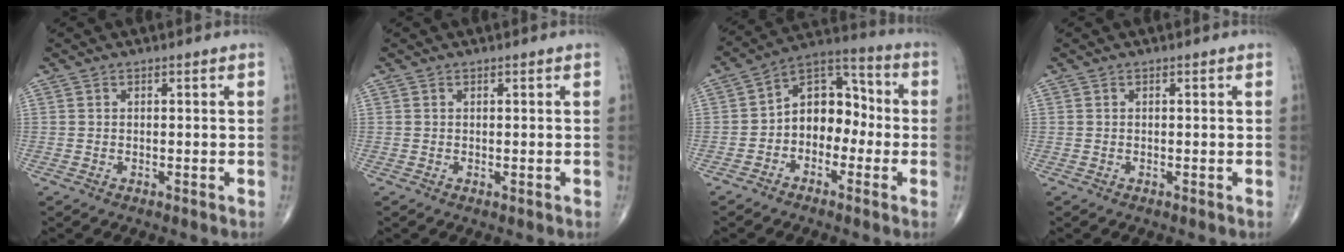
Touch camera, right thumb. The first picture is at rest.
{"total": 0.0}
{"total": 11.1, "force": [-1.9, 7.9, 7.5], "torque": [-0.079, 0.048, -0.051]}
{"total": 0.0}